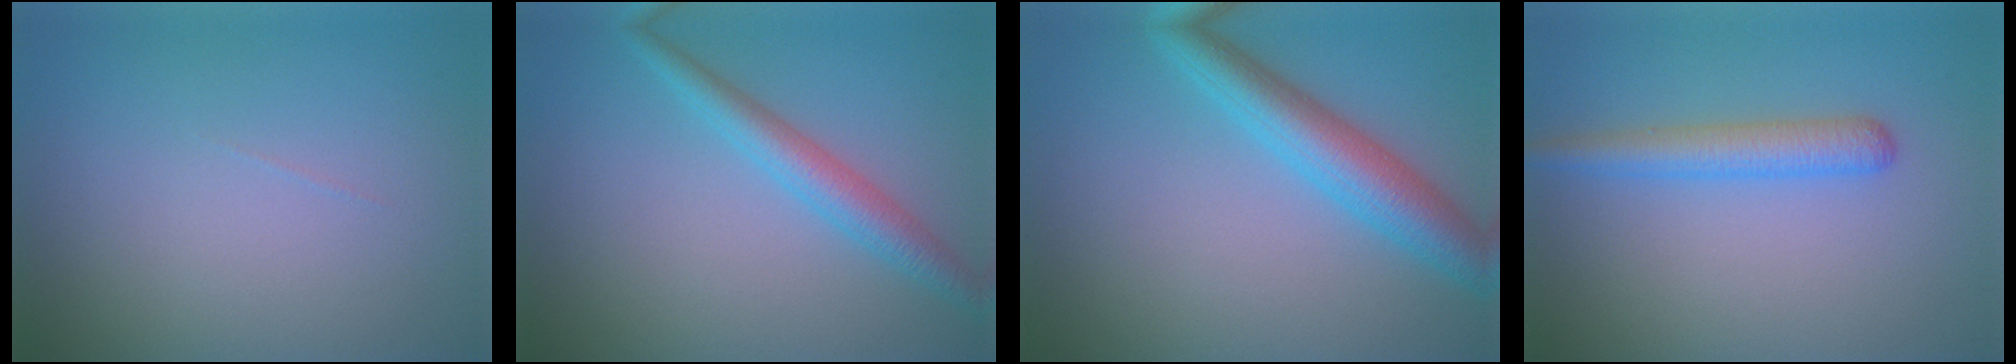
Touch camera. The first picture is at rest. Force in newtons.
{"total": 3.1, "press": 3.1, "slide": 0.1}
{"total": 5.0, "press": 5.0, "slide": 0.2}
{"total": 2.9, "press": 2.9, "slide": 0.1}